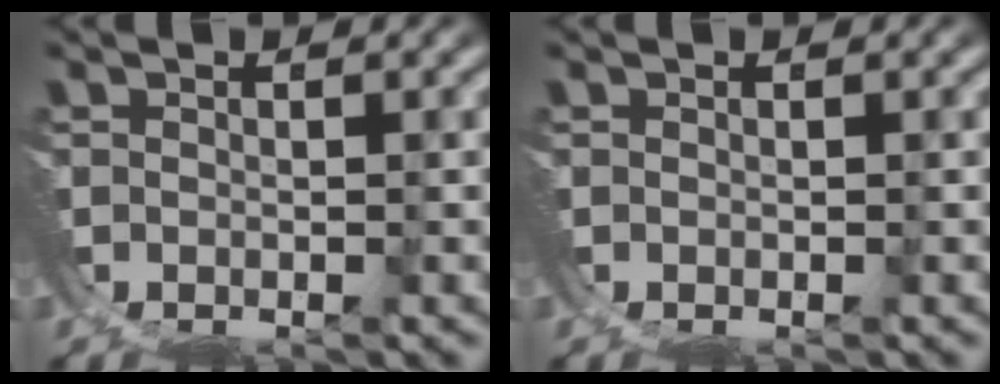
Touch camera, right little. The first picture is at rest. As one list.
[{"total": 0.0}]